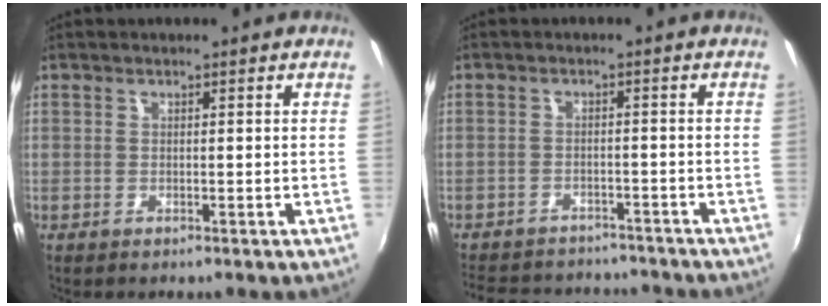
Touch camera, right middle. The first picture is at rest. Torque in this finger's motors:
{"motor_torque": [1.06, -1.08, 0.62, 0.14]}